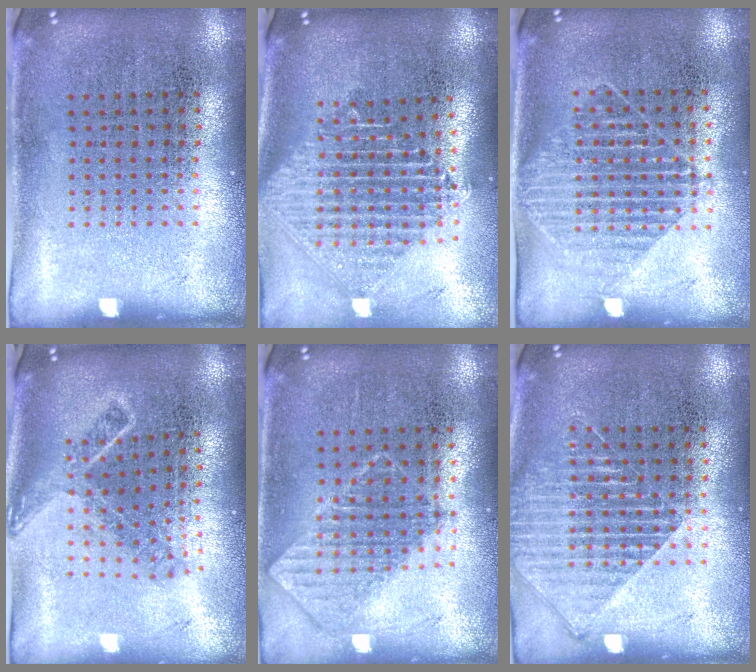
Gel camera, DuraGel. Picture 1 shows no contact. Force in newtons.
{"total": 2.3, "press": 1.8, "slide": 1.4}
{"total": 1.5, "press": 1.3, "slide": 0.8}
{"total": 1.8, "press": 1.3, "slide": 1.3}
{"total": 0.8, "press": 0.8, "slide": 0.1}
{"total": 1.5, "press": 1.4, "slide": 0.7}